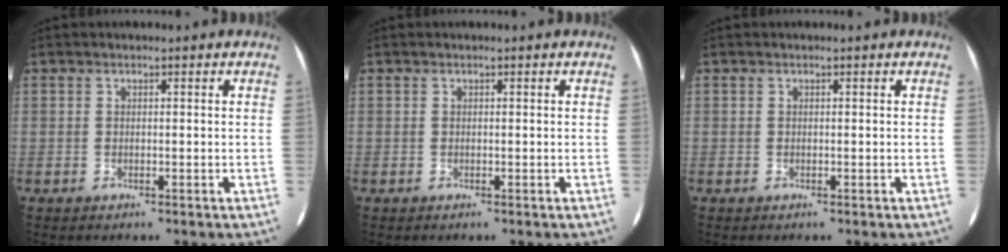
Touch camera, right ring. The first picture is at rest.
{"total": 0.0}
{"total": 0.0}